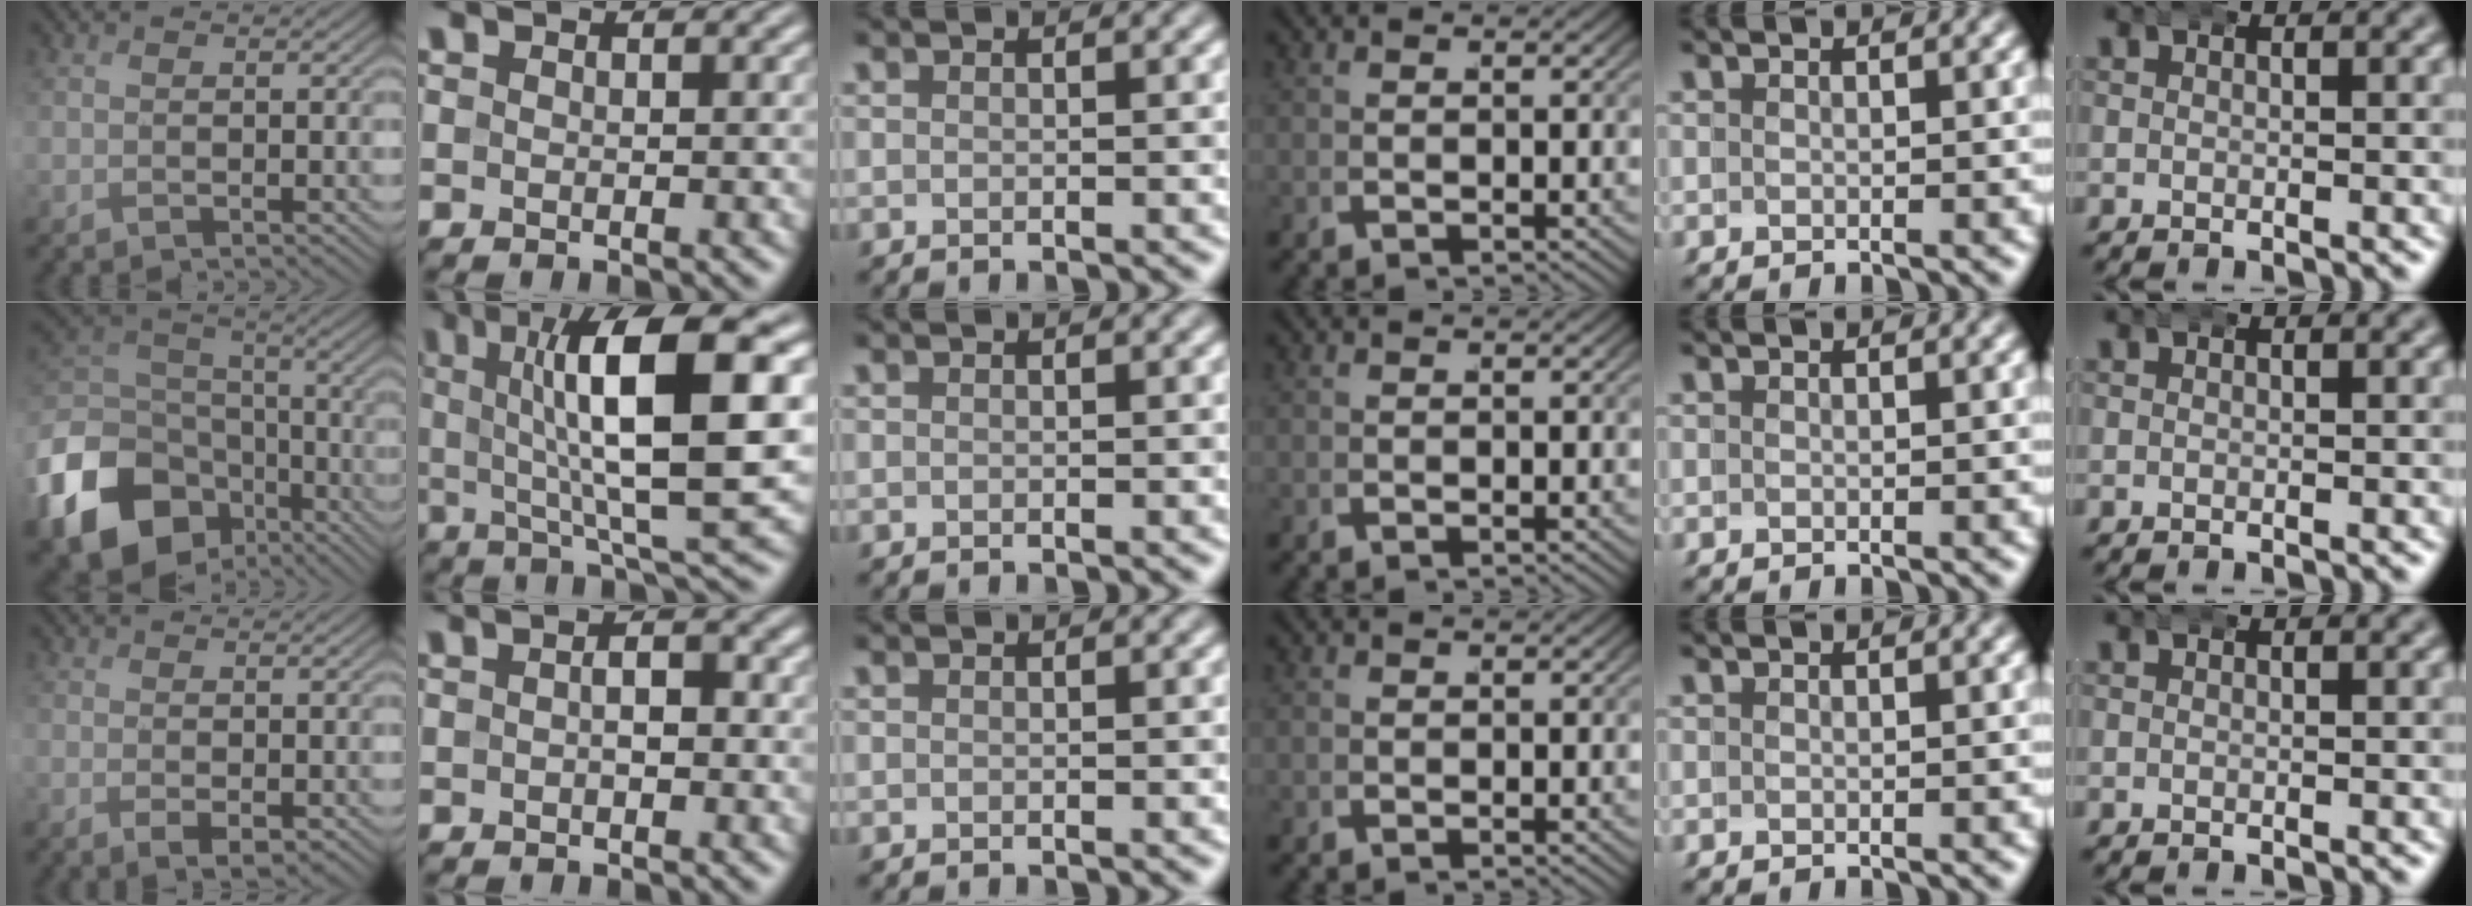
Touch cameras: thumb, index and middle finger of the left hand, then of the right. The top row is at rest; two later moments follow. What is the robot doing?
{"motion": "wrap", "object": "bandana"}